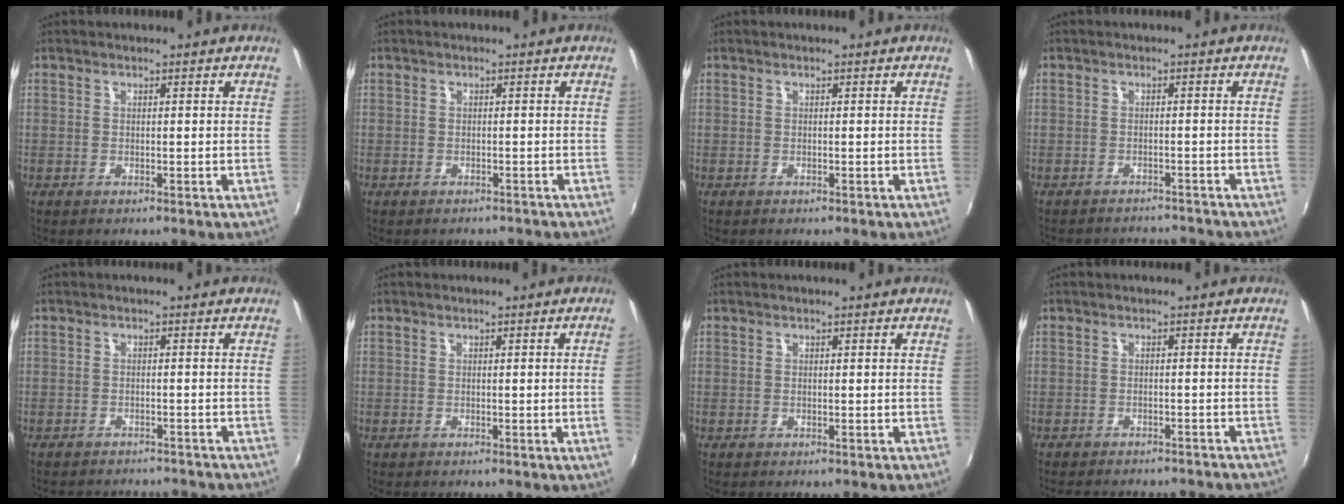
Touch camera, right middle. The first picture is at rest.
{"total": 2.1, "force": [-1.9, 0.7, 0.5], "torque": [-0.009, -0.009, -0.024]}
{"total": 0.0}
{"total": 6.7, "force": [-6.4, 1.5, 1.3], "torque": [-0.037, -0.002, -0.085]}
{"total": 6.4, "force": [-5.9, 2.0, 1.6], "torque": [-0.043, -0.003, -0.079]}
{"total": 2.2, "force": [0.0, -1.4, 1.7], "torque": [-0.018, -0.013, 0.003]}
{"total": 0.0}
{"total": 11.4, "force": [-10.1, 2.7, 4.5], "torque": [-0.096, -0.017, -0.128]}